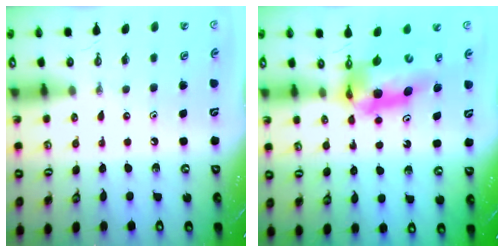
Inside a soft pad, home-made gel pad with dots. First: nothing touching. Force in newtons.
{"total": 10.8, "press": 10.8, "slide": 1.1}